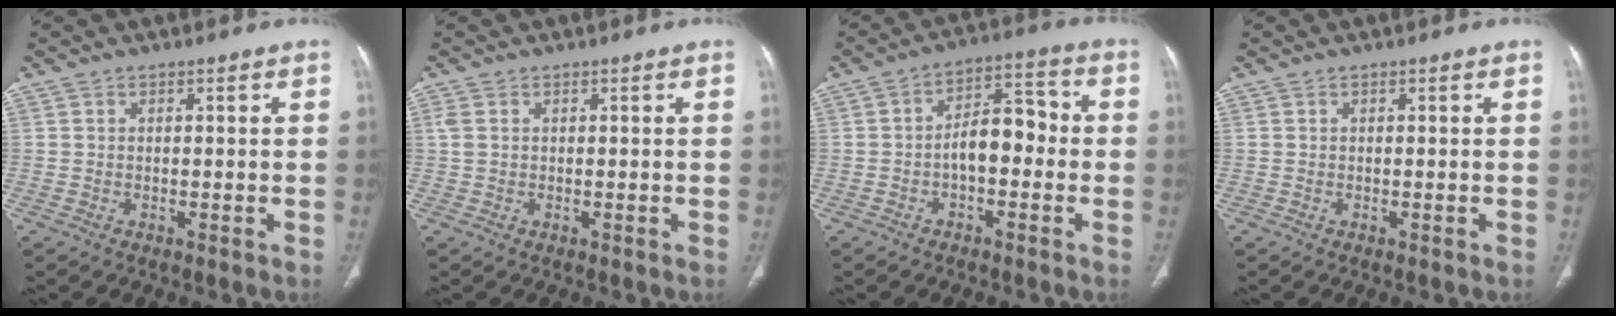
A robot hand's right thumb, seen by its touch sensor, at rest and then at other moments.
{"total": 1.4, "force": [0.4, 0.9, 1.0], "torque": [-0.035, 0.009, 0.012]}
{"total": 8.3, "force": [-1.3, 4.6, 6.8], "torque": [-0.088, 0.039, -0.031]}
{"total": 0.0}